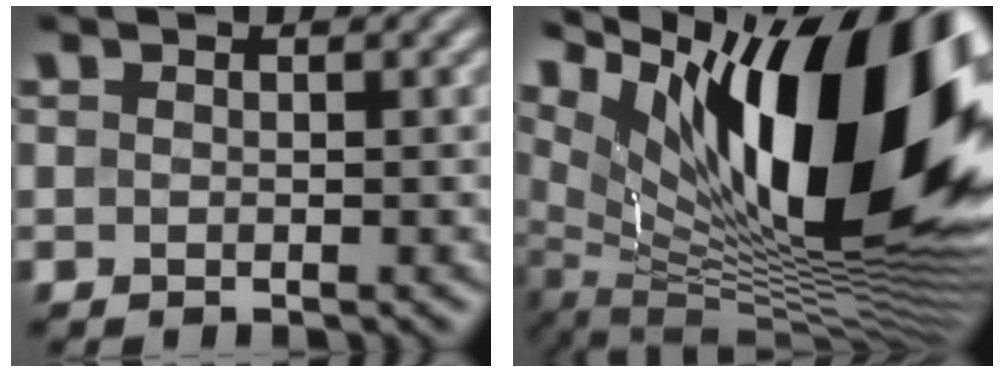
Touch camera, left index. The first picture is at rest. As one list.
[{"total": 18.3, "force": [6.8, 6.4, 15.7], "torque": [-0.234, 0.015, 0.111]}]